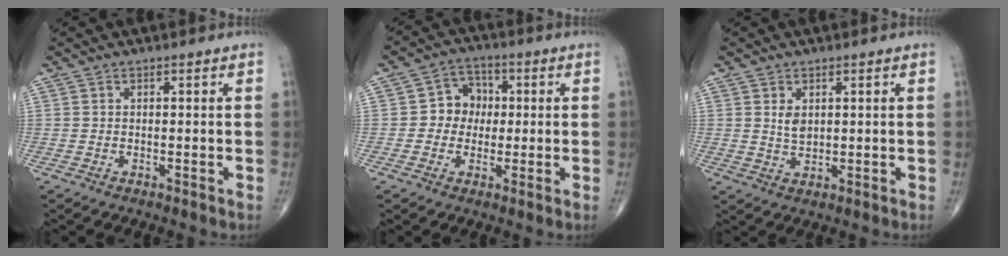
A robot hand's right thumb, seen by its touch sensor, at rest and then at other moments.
{"total": 6.5, "force": [0.1, 5.9, 2.9], "torque": [-0.011, 0.016, -0.011]}
{"total": 3.0, "force": [0.9, 1.8, 2.1], "torque": [-0.031, -0.008, 0.021]}